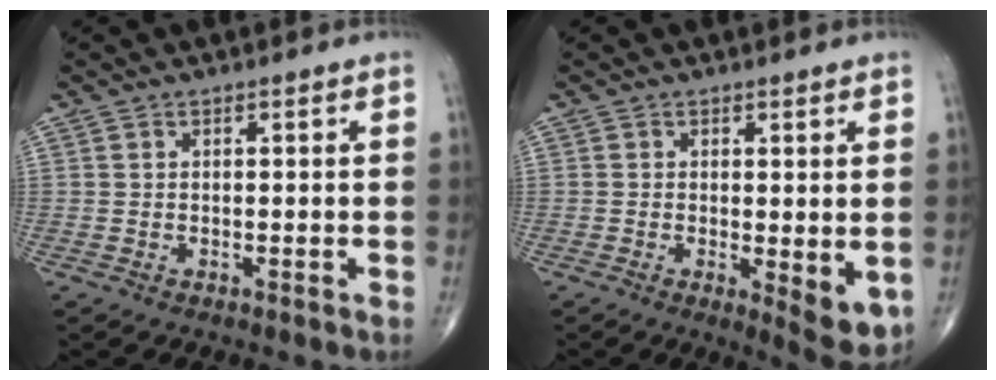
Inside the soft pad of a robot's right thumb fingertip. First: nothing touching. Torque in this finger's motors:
{"motor_torque": [-0.12, 0.38, 0.06, 0.13, 0.03]}